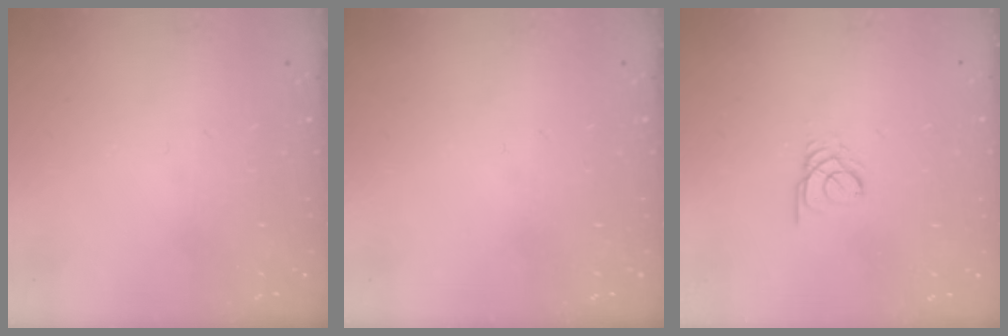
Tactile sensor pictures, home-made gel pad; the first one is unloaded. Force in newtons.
{"total": 0.0}
{"total": 2.3, "press": 2.3, "slide": 0.2}